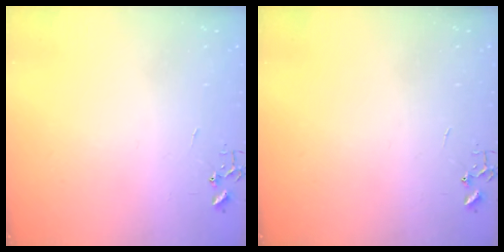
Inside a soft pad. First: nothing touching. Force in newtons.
{"total": 0.0}